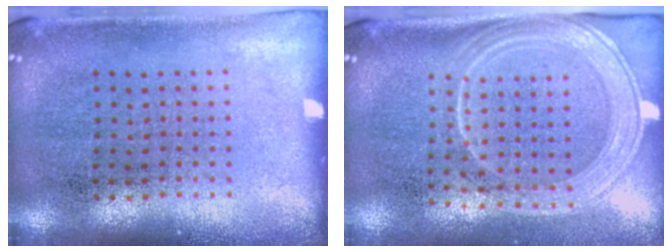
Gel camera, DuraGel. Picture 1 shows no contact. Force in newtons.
{"total": 2.1, "press": 1.9, "slide": 1.0}